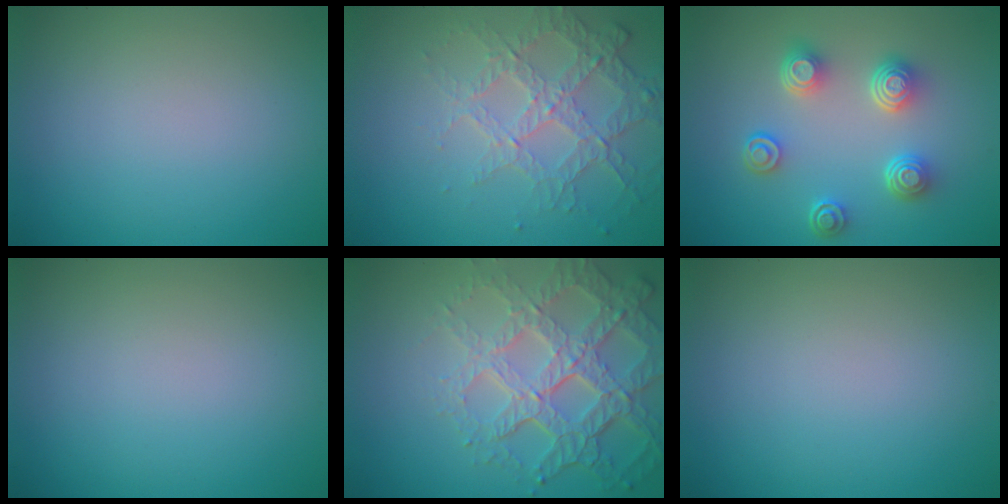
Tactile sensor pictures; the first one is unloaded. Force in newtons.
{"total": 4.0, "press": 3.1, "slide": 2.5}
{"total": 4.6, "press": 3.5, "slide": 3.0}
{"total": 0.0}
{"total": 7.6, "press": 5.3, "slide": 5.5}
{"total": 0.0}